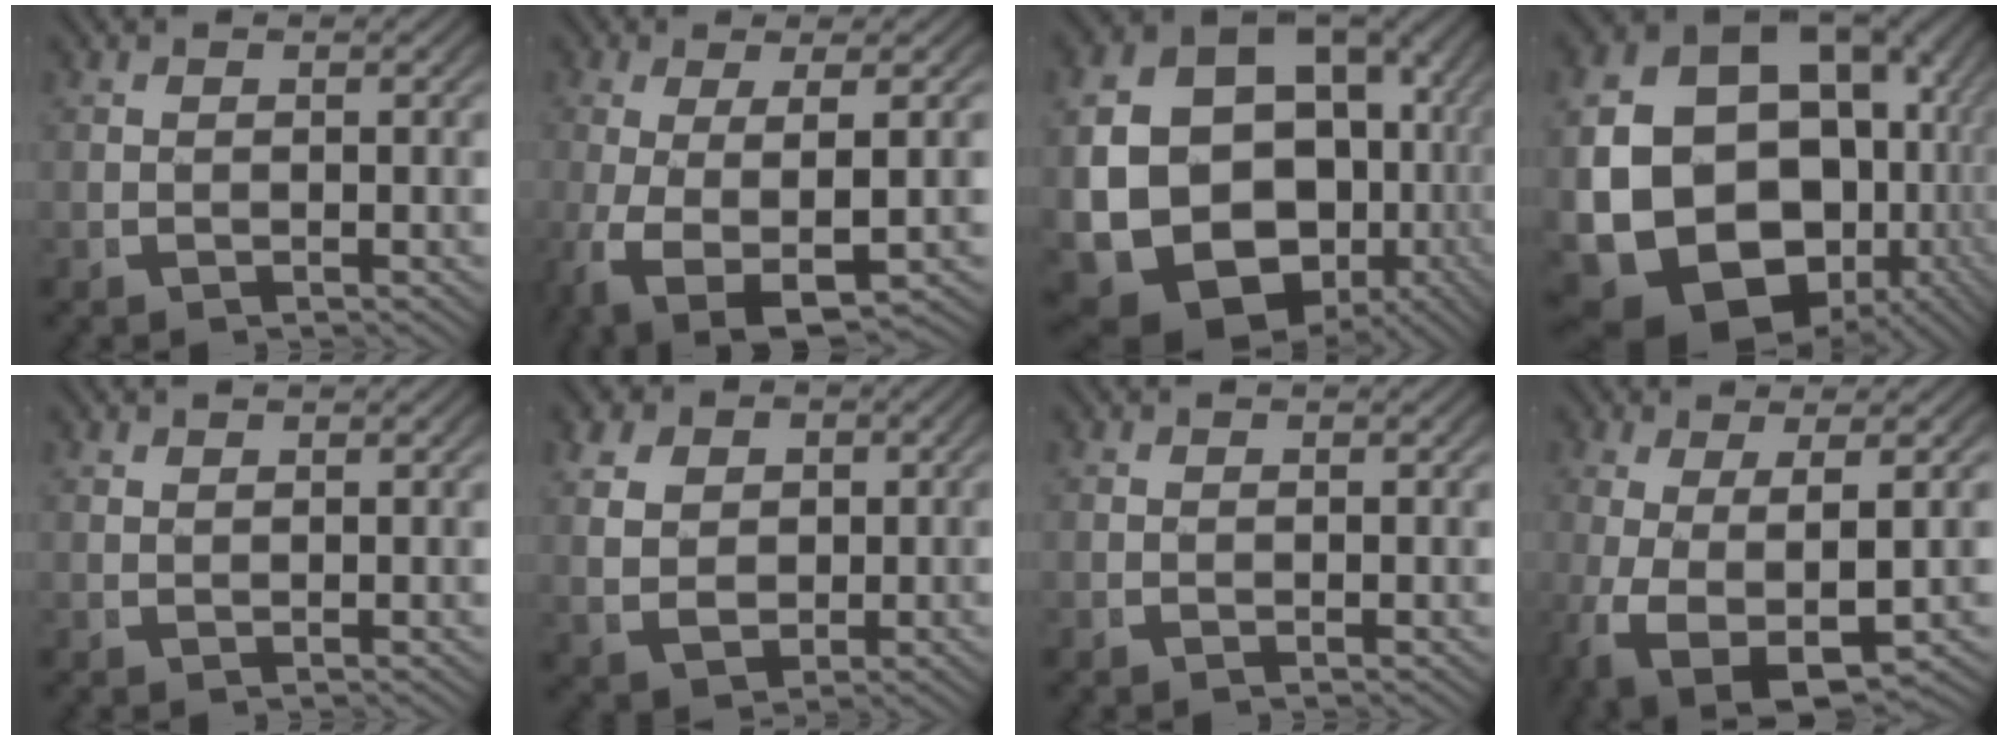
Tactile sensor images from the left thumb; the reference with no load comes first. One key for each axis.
{"total": 8.9, "fx": -2.9, "fy": 3.9, "fz": 7.5, "tx": -0.166, "ty": -0.034, "tz": -0.016}
{"total": 20.2, "fx": -2.4, "fy": 15.3, "fz": 12.9, "tx": -0.297, "ty": -0.073, "tz": -0.016}
{"total": 22.1, "fx": -2.1, "fy": 16.5, "fz": 14.6, "tx": -0.323, "ty": -0.072, "tz": -0.010}
{"total": 0.7, "fx": 0.7, "fy": -0.1, "fz": 0.0, "tx": -0.002, "ty": -0.003, "tz": 0.020}
{"total": 6.4, "fx": 0.7, "fy": 5.1, "fz": 3.8, "tx": -0.077, "ty": -0.024, "tz": 0.026}
{"total": 0.0}
{"total": 9.0, "fx": -2.7, "fy": 4.8, "fz": 7.2, "tx": -0.159, "ty": -0.034, "tz": -0.016}